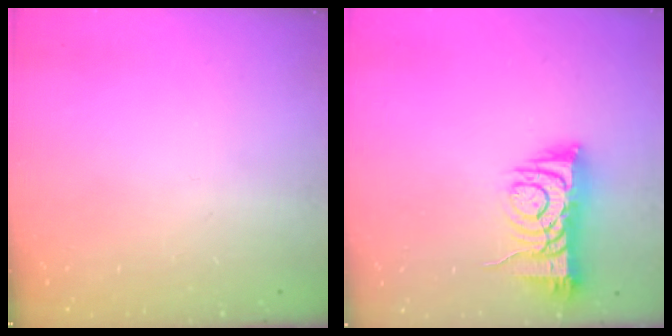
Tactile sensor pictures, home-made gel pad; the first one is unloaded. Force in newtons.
{"total": 8.3, "press": 8.2, "slide": 1.3}